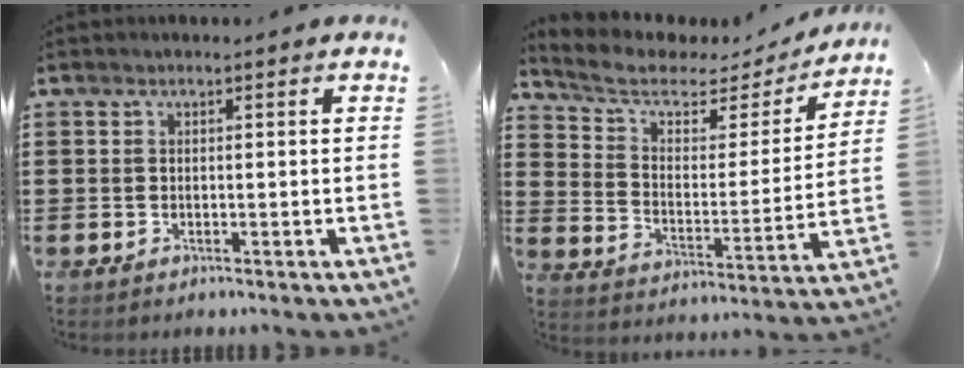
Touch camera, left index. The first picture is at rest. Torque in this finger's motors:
{"motor_torque": [1.08, -1.06, 0.23, 0.02]}